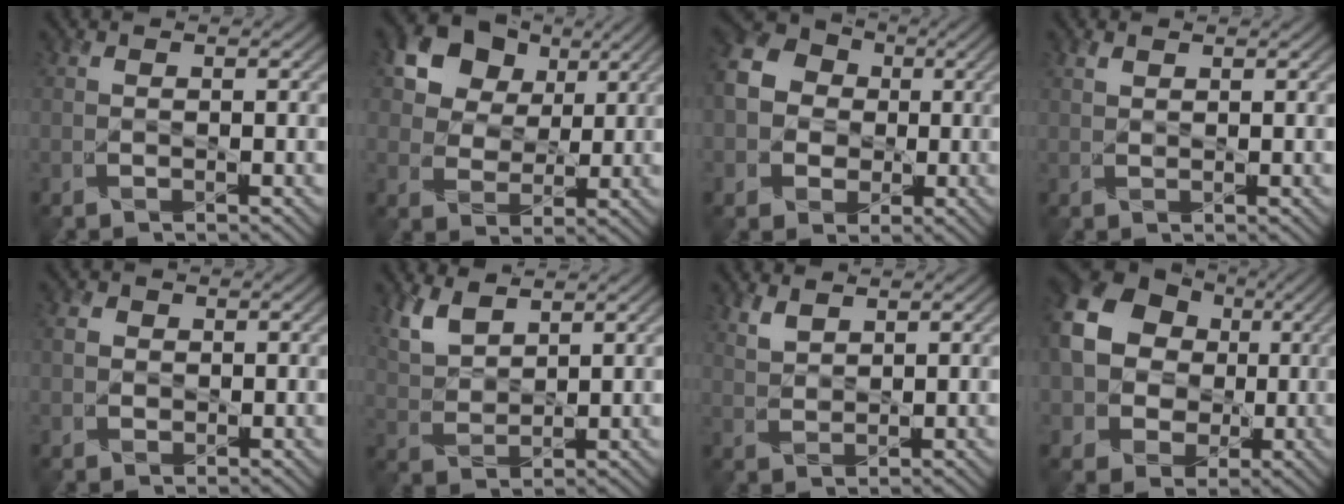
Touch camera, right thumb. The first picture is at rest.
{"total": 13.3, "force": [6.6, 9.7, 6.2], "torque": [-0.169, 0.020, 0.138]}
{"total": 10.7, "force": [0.2, 9.5, 4.8], "torque": [-0.152, 0.007, -0.017]}
{"total": 1.1, "force": [0.8, 0.5, 0.5], "torque": [-0.016, -0.001, 0.018]}
{"total": 2.0, "force": [0.1, 1.9, 0.7], "torque": [-0.020, -0.003, 0.000]}
{"total": 5.6, "force": [3.9, 2.4, 3.3], "torque": [-0.089, 0.001, 0.084]}
{"total": 2.8, "force": [2.1, 1.2, 1.4], "torque": [-0.039, -0.001, 0.051]}
{"total": 17.1, "force": [2.0, 14.8, 8.3], "torque": [-0.235, 0.014, 0.021]}